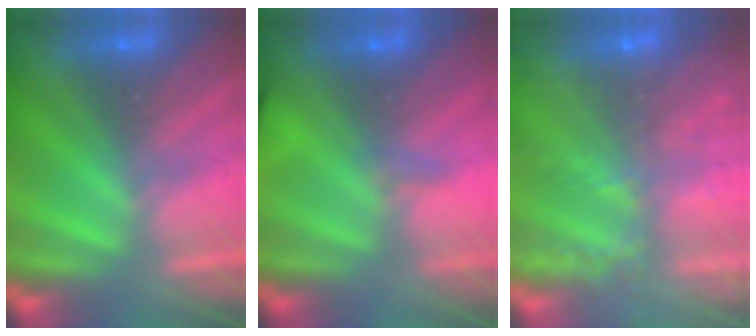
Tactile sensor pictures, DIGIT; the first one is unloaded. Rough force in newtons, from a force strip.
{"total": 2.9}
{"total": 9.6}